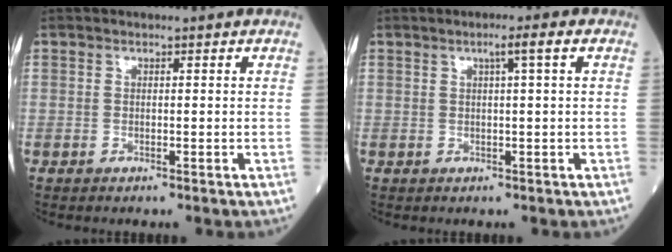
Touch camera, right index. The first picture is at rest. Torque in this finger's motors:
{"motor_torque": [0.36, 0.17, 0.12, 0.05]}